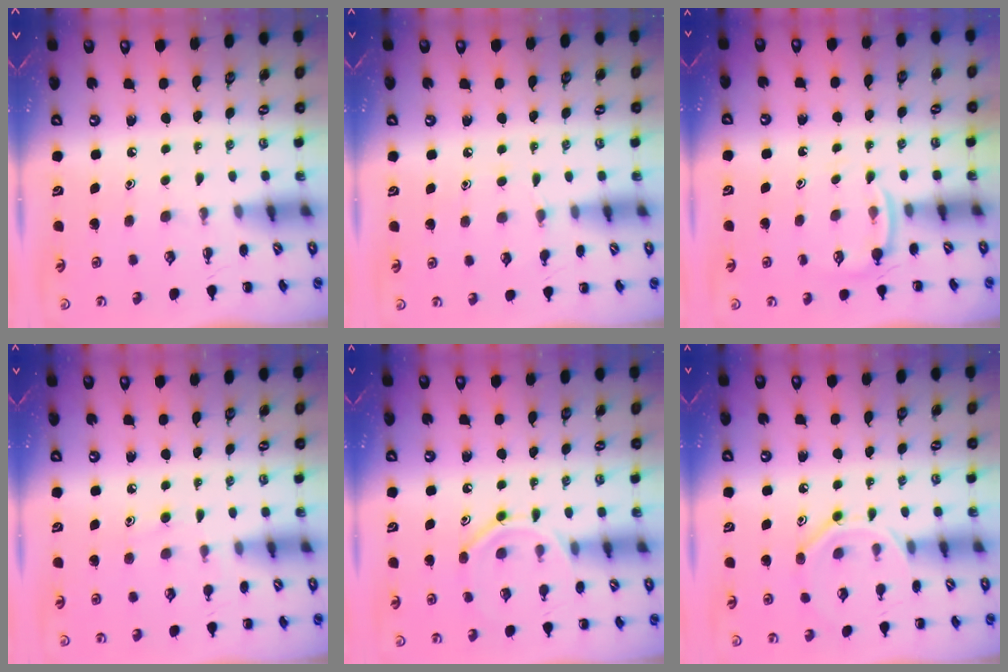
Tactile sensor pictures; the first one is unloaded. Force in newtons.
{"total": 5.7, "press": 5.2, "slide": 2.2}
{"total": 4.6, "press": 4.4, "slide": 1.3}
{"total": 5.4, "press": 4.9, "slide": 2.1}
{"total": 10.0, "press": 9.9, "slide": 1.1}
{"total": 9.3, "press": 9.3, "slide": 0.8}